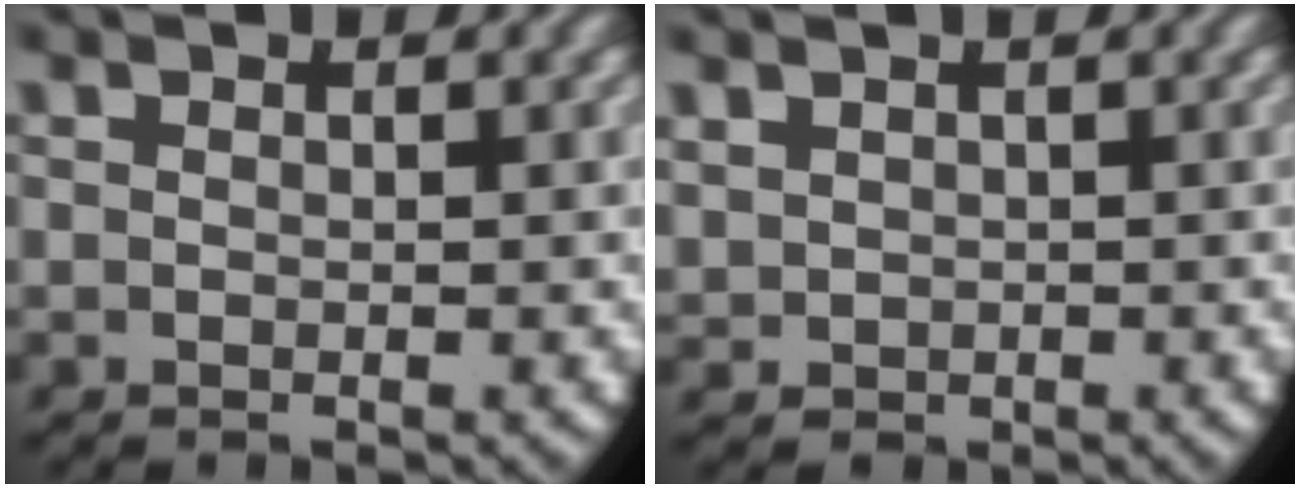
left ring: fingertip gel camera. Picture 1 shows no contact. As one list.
[{"total": 2.0, "force": [0.5, 1.8, 0.6], "torque": [-0.030, -0.016, 0.024]}]